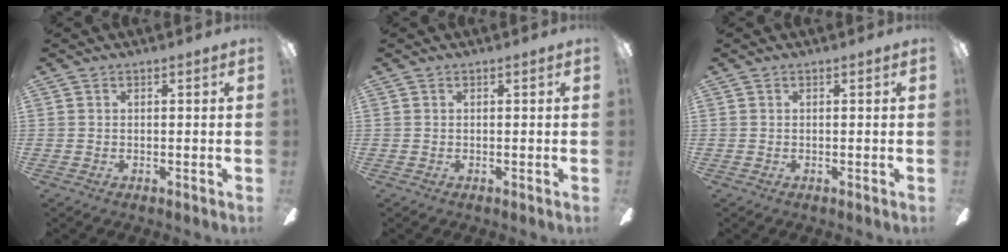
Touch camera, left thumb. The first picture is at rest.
{"total": 0.0}
{"total": 0.0}